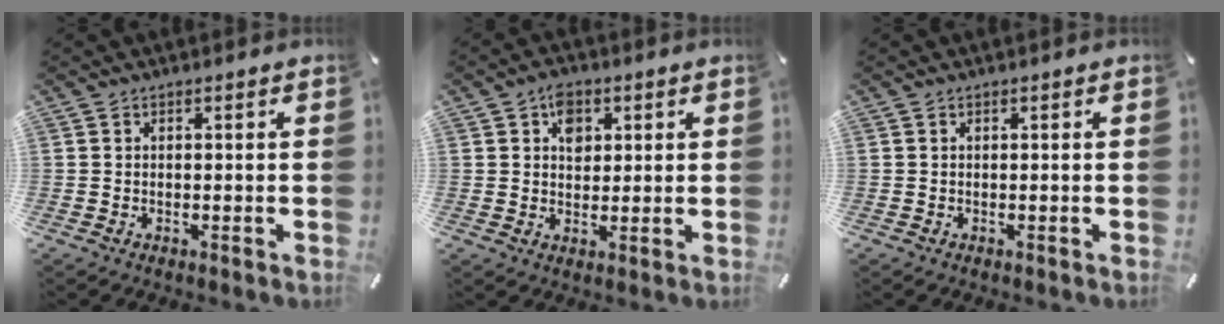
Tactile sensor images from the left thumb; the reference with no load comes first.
{"total": 5.3, "force": [1.7, 4.1, 2.9], "torque": [-0.033, -0.004, 0.023]}
{"total": 0.0}